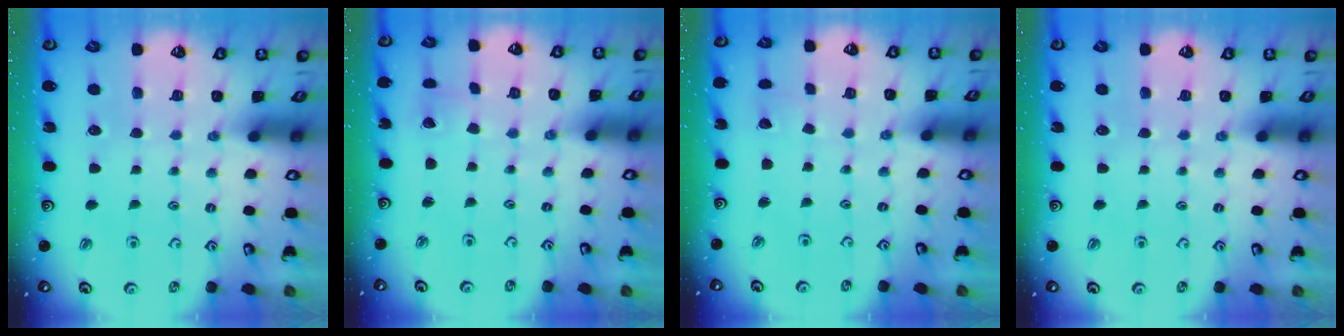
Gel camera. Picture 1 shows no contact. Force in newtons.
{"total": 1.8, "press": 1.7, "slide": 0.1}
{"total": 0.9, "press": 0.9, "slide": 0.1}
{"total": 0.0}